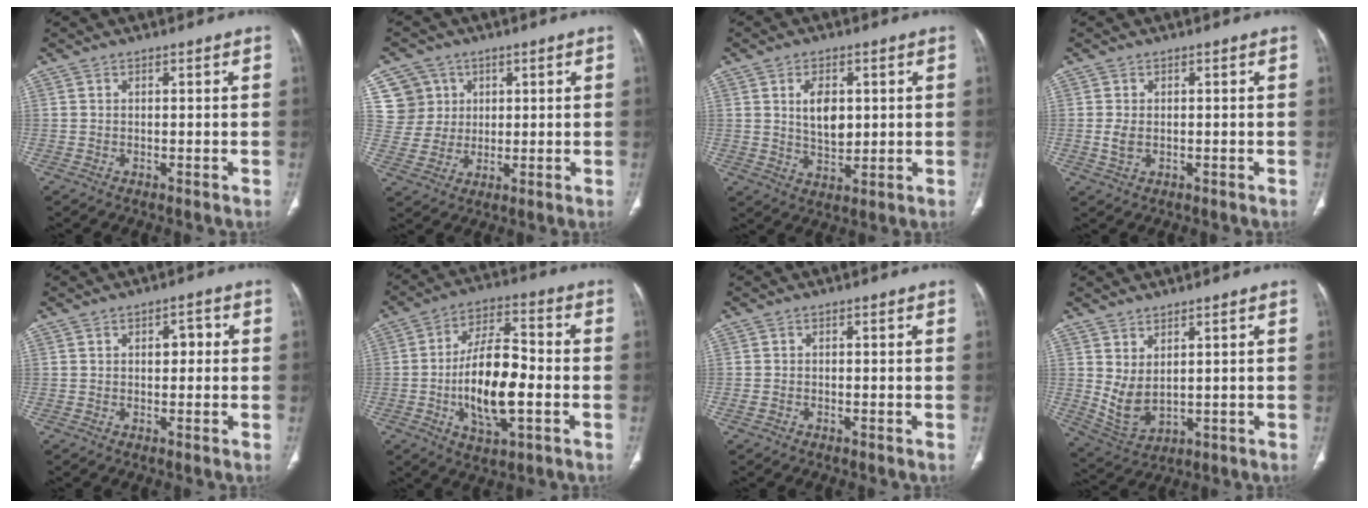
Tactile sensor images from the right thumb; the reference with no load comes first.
{"total": 7.9, "force": [2.8, 7.3, 0.8], "torque": [0.020, -0.009, 0.057]}
{"total": 6.9, "force": [1.5, 4.2, 5.3], "torque": [-0.072, -0.013, 0.029]}
{"total": 2.3, "force": [-0.2, 1.6, 1.7], "torque": [-0.035, -0.001, -0.001]}
{"total": 2.8, "force": [0.3, 1.8, 2.1], "torque": [-0.014, 0.007, 0.000]}
{"total": 15.2, "force": [-3.1, 6.4, 13.4], "torque": [-0.231, 0.020, -0.055]}
{"total": 0.8, "force": [-0.4, 0.5, 0.4], "torque": [-0.012, 0.002, -0.009]}
{"total": 6.2, "force": [1.6, 3.5, 4.9], "torque": [-0.086, -0.019, 0.052]}